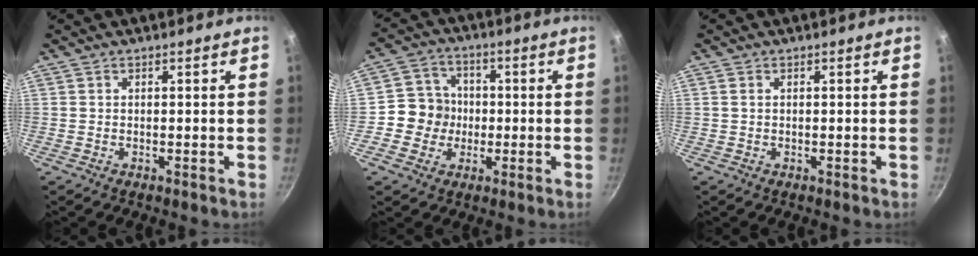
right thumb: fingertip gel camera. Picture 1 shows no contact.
{"total": 7.4, "force": [-1.0, 7.0, 2.2], "torque": [-0.004, 0.018, -0.035]}
{"total": 0.7, "force": [0.2, 0.5, 0.5], "torque": [-0.010, 0.001, 0.002]}